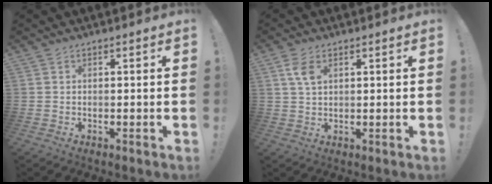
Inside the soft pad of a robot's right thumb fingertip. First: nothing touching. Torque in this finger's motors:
{"motor_torque": [0.07, 0.10, 0.50, 0.04, 0.10]}